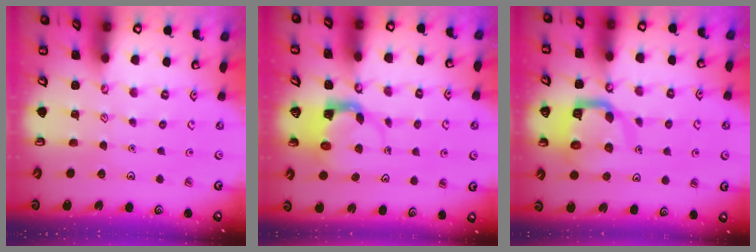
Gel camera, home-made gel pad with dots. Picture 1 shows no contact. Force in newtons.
{"total": 4.0, "press": 3.9, "slide": 0.8}
{"total": 11.0, "press": 10.9, "slide": 1.3}